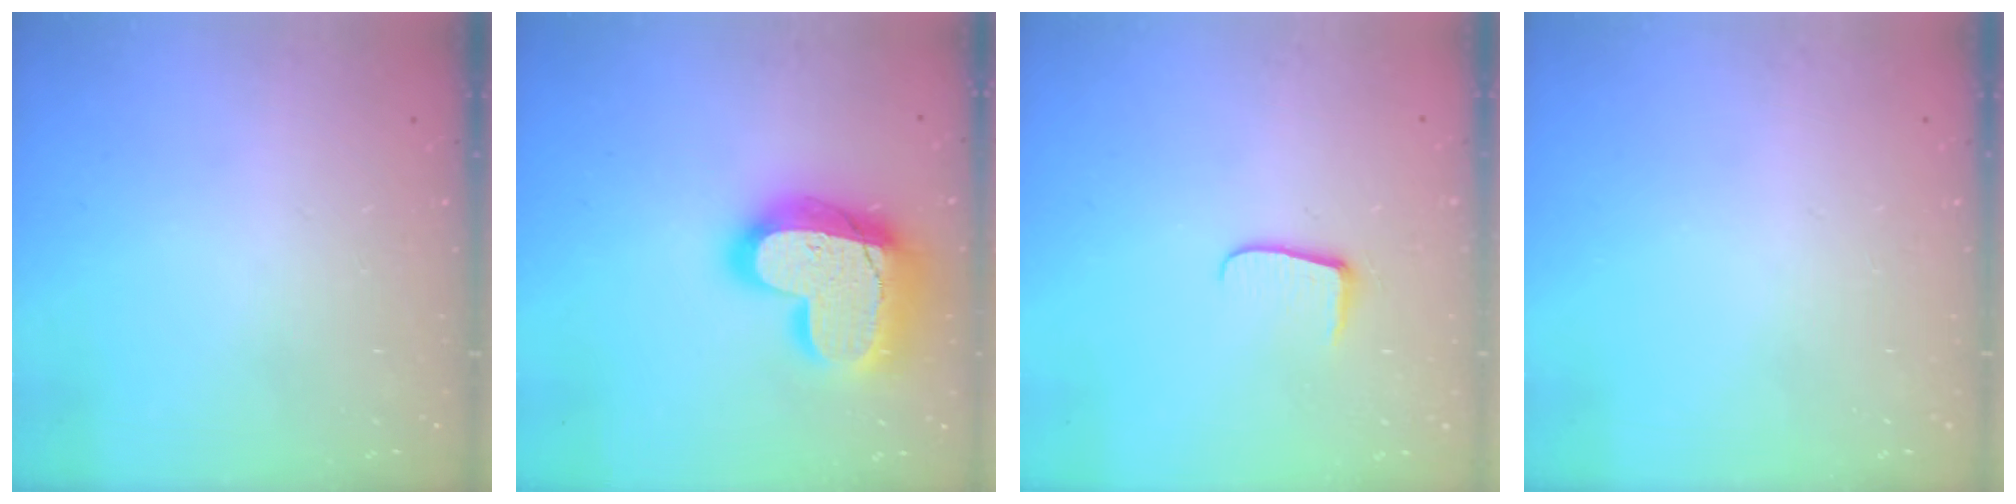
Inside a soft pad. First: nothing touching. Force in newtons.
{"total": 23.3, "press": 23.2, "slide": 1.9}
{"total": 6.2, "press": 6.1, "slide": 0.7}
{"total": 0.0}